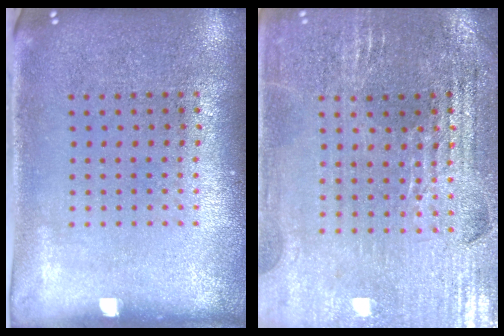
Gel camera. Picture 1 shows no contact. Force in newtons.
{"total": 2.9, "press": 2.8, "slide": 0.5}